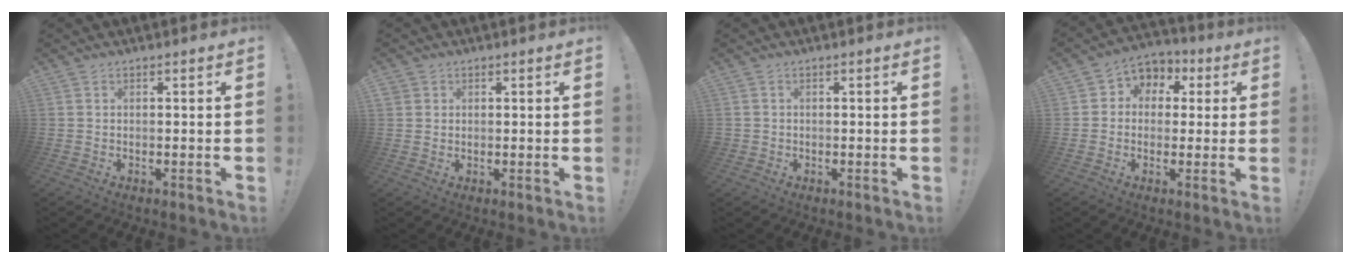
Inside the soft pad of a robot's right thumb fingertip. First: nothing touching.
{"total": 2.3, "force": [1.1, 2.0, 0.3], "torque": [-0.003, -0.003, 0.021]}
{"total": 1.1, "force": [-0.2, 1.1, 0.2], "torque": [-0.004, 0.003, -0.003]}
{"total": 6.3, "force": [-0.5, 6.0, 1.9], "torque": [-0.021, 0.006, -0.004]}